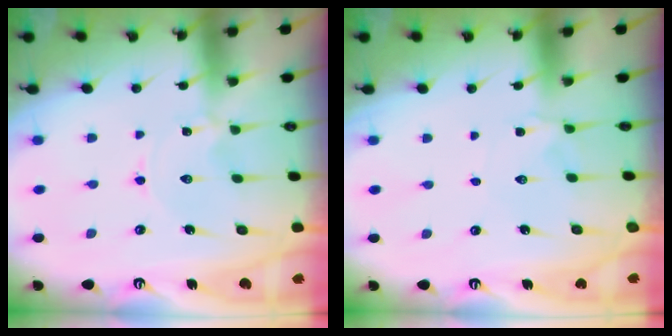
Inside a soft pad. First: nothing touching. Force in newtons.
{"total": 1.9, "press": 1.9, "slide": 0.4}